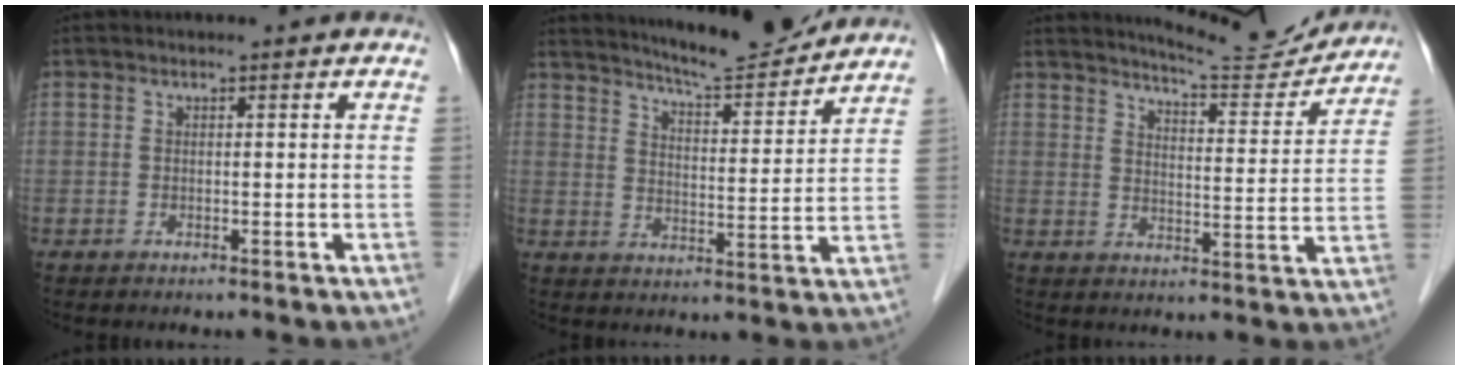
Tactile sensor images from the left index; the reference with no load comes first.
{"total": 12.1, "force": [11.5, 0.6, 3.7], "torque": [-0.061, -0.005, 0.167]}
{"total": 11.7, "force": [11.4, 0.8, 2.2], "torque": [-0.031, -0.018, 0.150]}